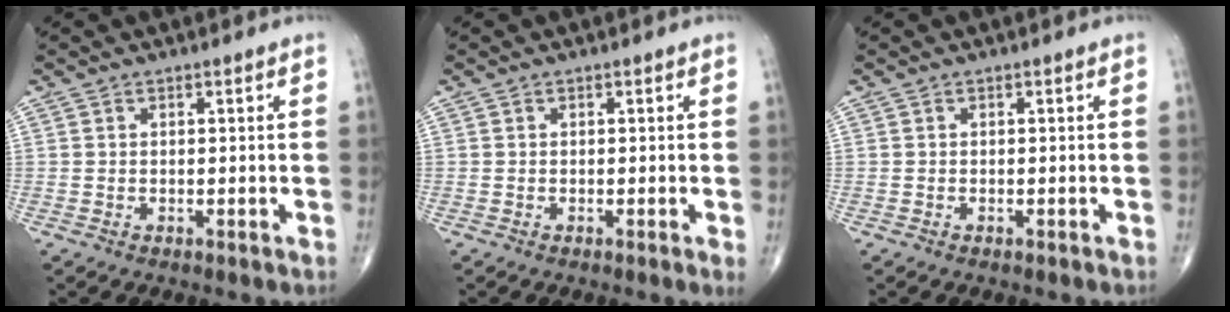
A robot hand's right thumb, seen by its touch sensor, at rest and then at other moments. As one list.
[{"total": 0.9, "force": [0.0, -0.1, 0.9], "torque": [-0.018, -0.004, -0.002]}, {"total": 0.0}]